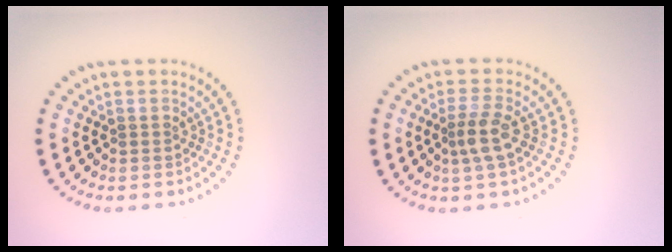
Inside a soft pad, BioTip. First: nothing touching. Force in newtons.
{"total": 2.5, "press": 1.9, "slide": 1.5}